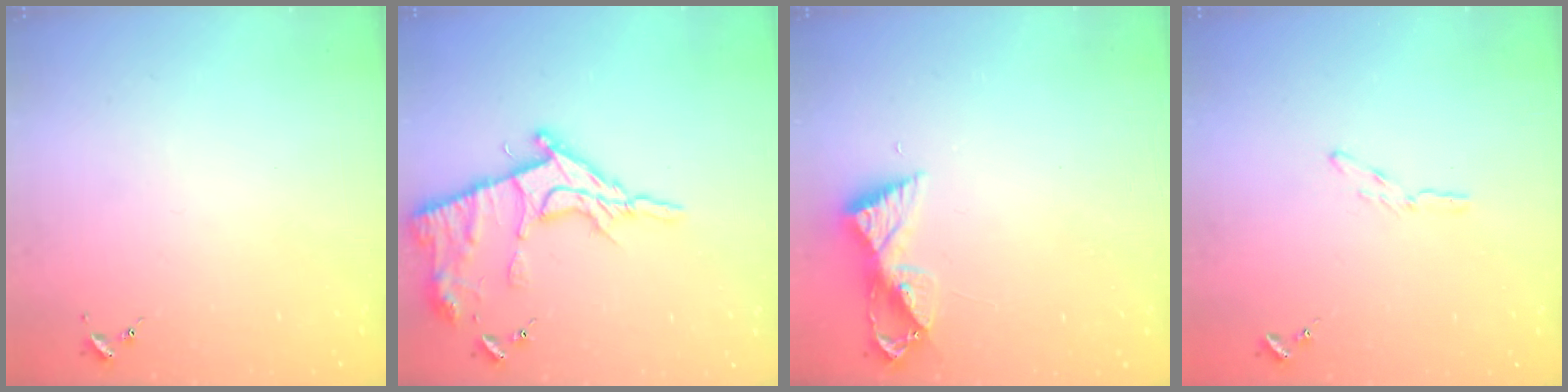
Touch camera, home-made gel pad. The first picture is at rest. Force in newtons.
{"total": 14.2, "press": 14.2, "slide": 1.1}
{"total": 8.3, "press": 8.2, "slide": 0.6}
{"total": 3.0, "press": 3.0, "slide": 0.3}